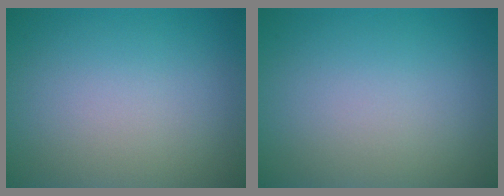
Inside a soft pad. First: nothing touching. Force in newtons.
{"total": 0.0}